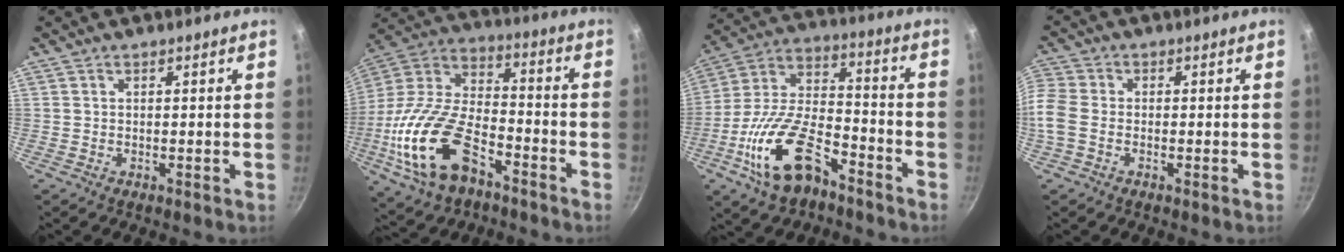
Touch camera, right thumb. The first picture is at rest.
{"total": 22.1, "force": [-9.2, 12.0, 16.1], "torque": [-0.307, 0.046, -0.186]}
{"total": 18.5, "force": [-9.4, 9.1, 13.0], "torque": [-0.232, 0.060, -0.184]}
{"total": 5.6, "force": [-1.8, 4.1, 3.4], "torque": [-0.084, 0.007, -0.054]}